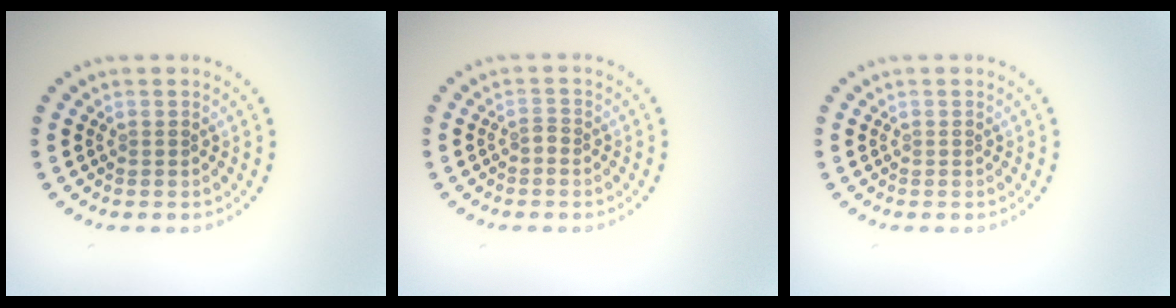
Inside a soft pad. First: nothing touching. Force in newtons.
{"total": 0.8, "press": 0.5, "slide": 0.6}
{"total": 0.0}